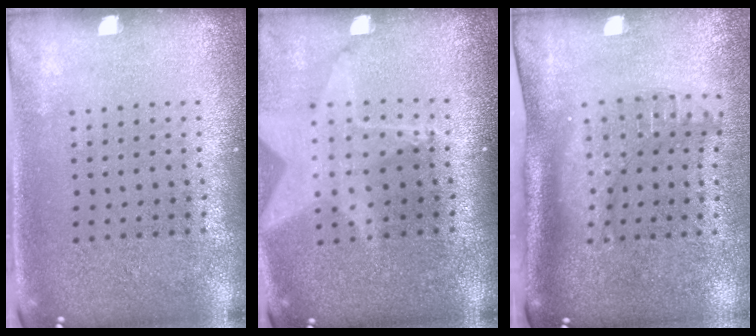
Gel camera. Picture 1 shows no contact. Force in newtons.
{"total": 1.8, "press": 1.5, "slide": 1.0}
{"total": 2.1, "press": 1.5, "slide": 1.4}